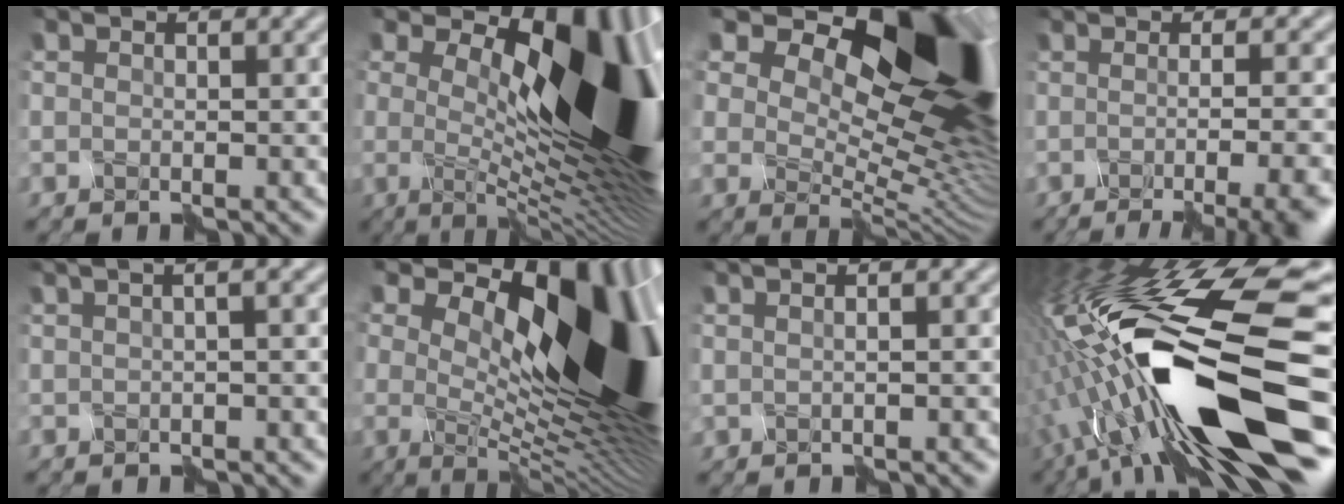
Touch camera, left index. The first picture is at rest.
{"total": 20.0, "force": [4.3, 8.3, 17.7], "torque": [-0.255, 0.038, 0.071]}
{"total": 17.9, "force": [9.5, 7.8, 13.0], "torque": [-0.198, 0.044, 0.145]}
{"total": 9.2, "force": [-3.0, 2.4, 8.3], "torque": [-0.055, -0.003, -0.027]}
{"total": 1.5, "force": [0.4, -0.5, 1.4], "torque": [-0.019, 0.009, 0.006]}
{"total": 19.1, "force": [6.1, 7.9, 16.3], "torque": [-0.229, 0.046, 0.094]}
{"total": 1.2, "force": [0.0, -1.2, -0.1], "torque": [-0.004, 0.000, 0.003]}
{"total": 17.2, "force": [-4.2, 3.4, 16.3], "torque": [-0.301, 0.009, -0.073]}